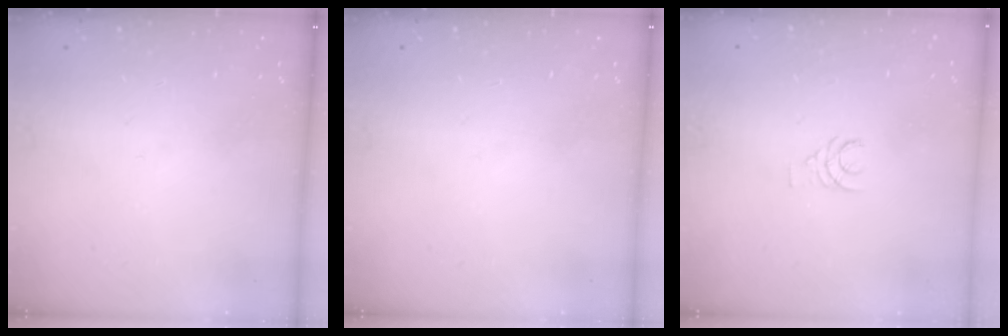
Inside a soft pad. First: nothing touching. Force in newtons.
{"total": 0.0}
{"total": 3.9, "press": 3.9, "slide": 0.4}